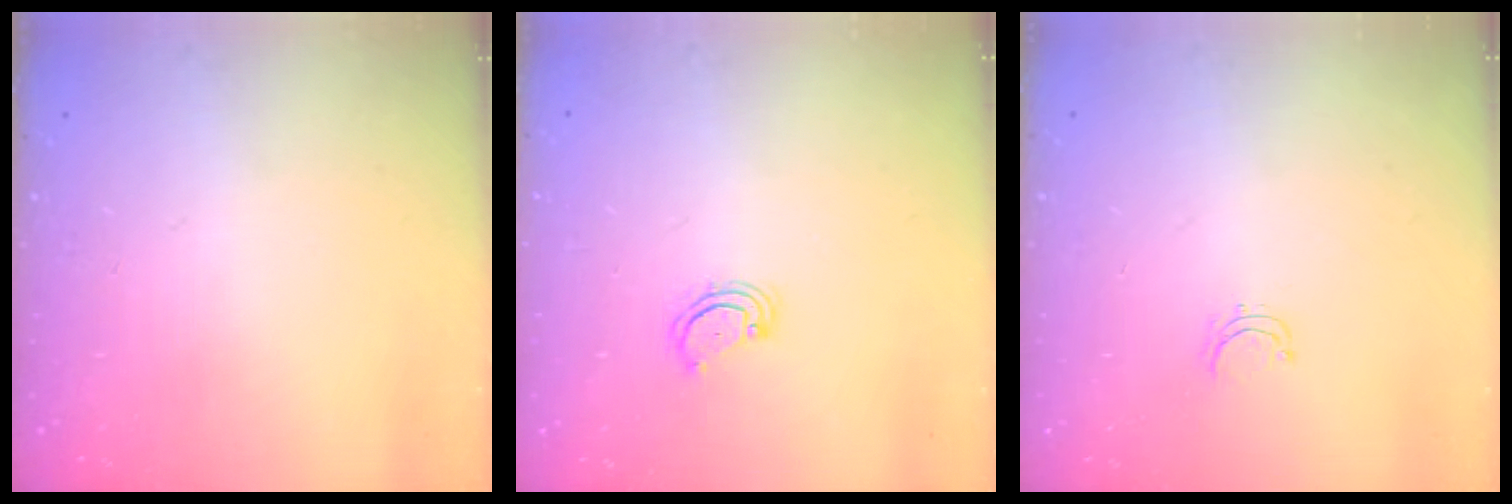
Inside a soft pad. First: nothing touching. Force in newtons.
{"total": 3.5, "press": 3.4, "slide": 0.4}
{"total": 3.7, "press": 3.7, "slide": 0.3}